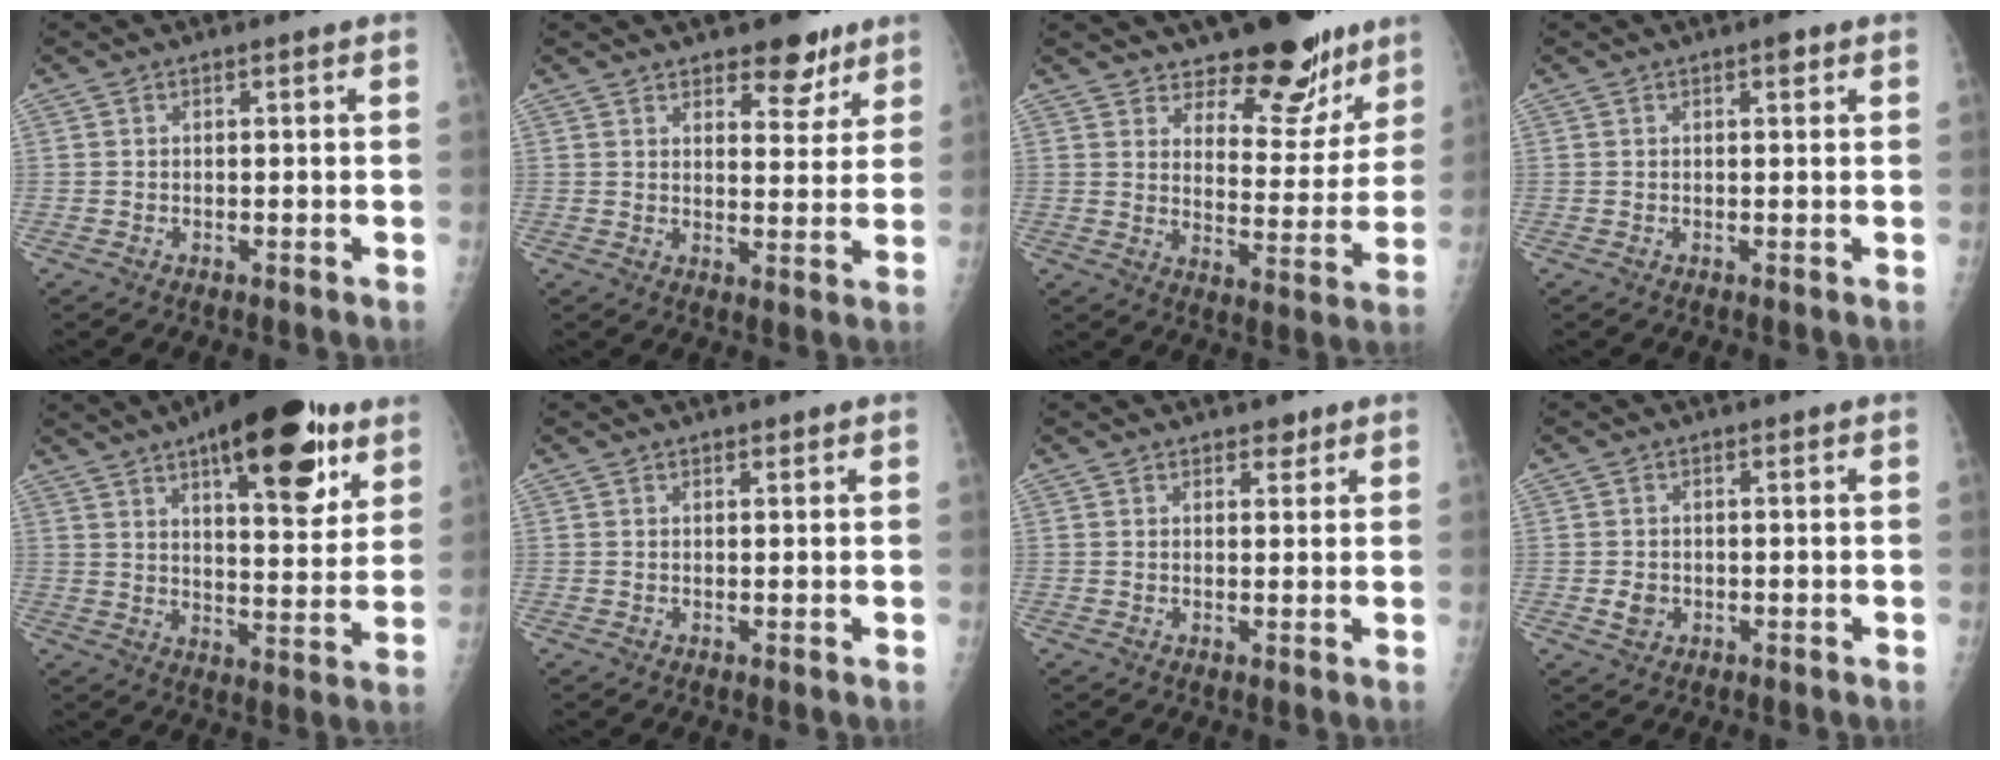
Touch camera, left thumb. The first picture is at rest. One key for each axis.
{"total": 8.0, "fx": 5.6, "fy": 3.8, "fz": 4.3, "tx": -0.022, "ty": -0.031, "tz": 0.079}
{"total": 14.1, "fx": 10.5, "fy": 6.2, "fz": 7.1, "tx": -0.041, "ty": -0.077, "tz": 0.157}
{"total": 1.3, "fx": 0.7, "fy": 0.5, "fz": 1.0, "tx": -0.008, "ty": 0.000, "tz": 0.008}
{"total": 21.6, "fx": 12.1, "fy": 7.9, "fz": 16.0, "tx": -0.196, "ty": -0.043, "tz": 0.177}
{"total": 0.8, "fx": 0.7, "fy": 0.3, "fz": 0.2, "tx": 0.000, "ty": -0.004, "tz": 0.009}
{"total": 2.2, "fx": 1.6, "fy": 1.2, "fz": 0.8, "tx": 0.005, "ty": -0.009, "tz": 0.019}
{"total": 2.2, "fx": -0.3, "fy": 1.9, "fz": 1.1, "tx": -0.011, "ty": 0.001, "tz": -0.001}